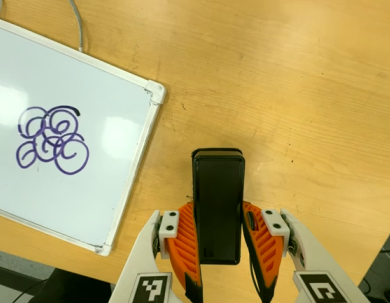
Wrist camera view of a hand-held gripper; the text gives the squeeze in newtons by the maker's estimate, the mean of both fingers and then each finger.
{"total": 5.3, "left": 3.4, "right": 7.1}